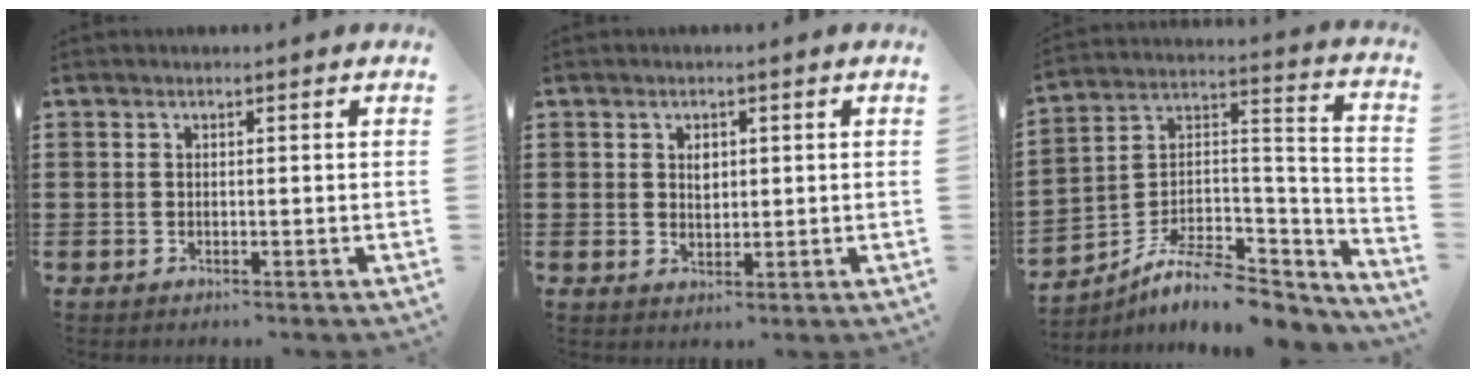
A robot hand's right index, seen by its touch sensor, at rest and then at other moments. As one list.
[{"total": 1.8, "force": [0.6, 1.2, 1.2], "torque": [-0.017, 0.004, 0.008]}, {"total": 8.6, "force": [-6.8, 3.0, 4.4], "torque": [-0.090, 0.007, -0.135]}]